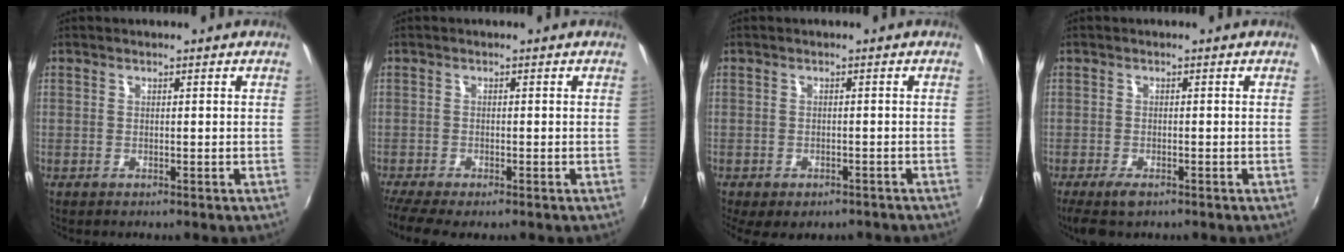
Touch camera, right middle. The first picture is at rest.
{"total": 4.9, "force": [-3.9, 0.6, 2.8], "torque": [-0.069, -0.029, -0.072]}
{"total": 6.8, "force": [-4.8, 3.1, 3.7], "torque": [-0.081, -0.029, -0.062]}
{"total": 4.2, "force": [-2.9, 1.6, 2.6], "torque": [-0.062, -0.017, -0.052]}